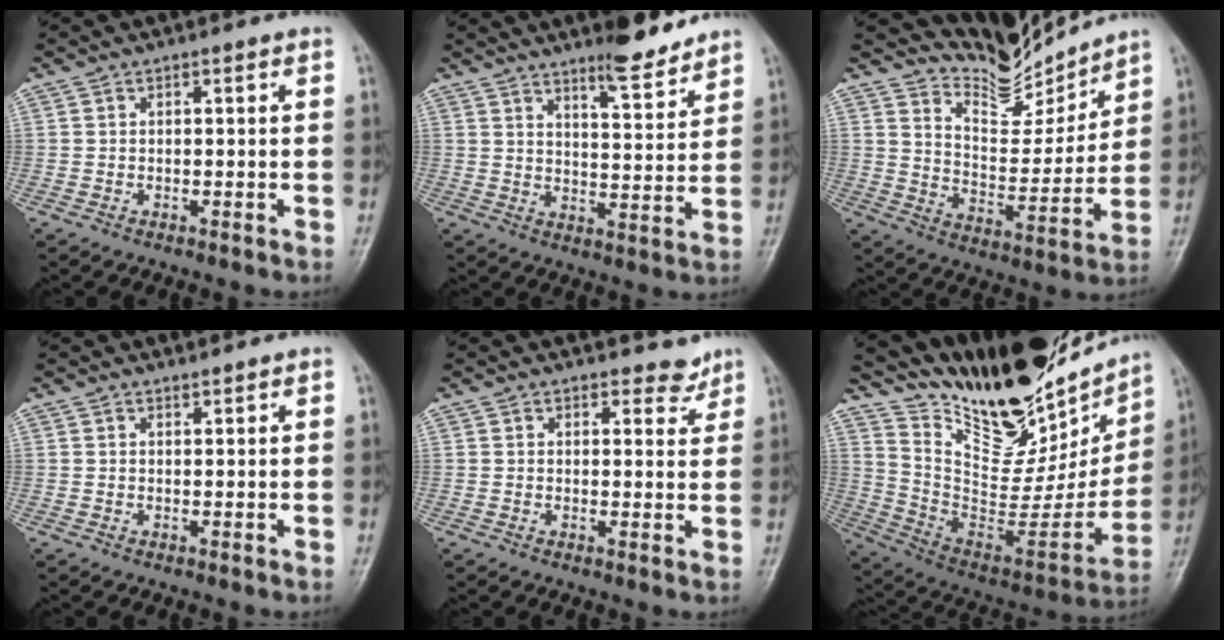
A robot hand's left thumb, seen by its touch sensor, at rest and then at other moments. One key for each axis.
{"total": 8.8, "fx": 7.2, "fy": 1.8, "fz": 4.6, "tx": -0.054, "ty": -0.061, "tz": 0.115}
{"total": 10.6, "fx": 10.4, "fy": 1.8, "fz": 0.2, "tx": 0.024, "ty": -0.094, "tz": 0.195}
{"total": 0.7, "fx": 0.7, "fy": 0.1, "fz": 0.0, "tx": -0.001, "ty": -0.008, "tz": 0.011}
{"total": 3.1, "fx": 2.8, "fy": 1.4, "fz": 0.4, "tx": 0.015, "ty": -0.022, "tz": 0.030}
{"total": 28.9, "fx": 22.9, "fy": 10.1, "fz": 14.4, "tx": -0.197, "ty": -0.109, "tz": 0.366}